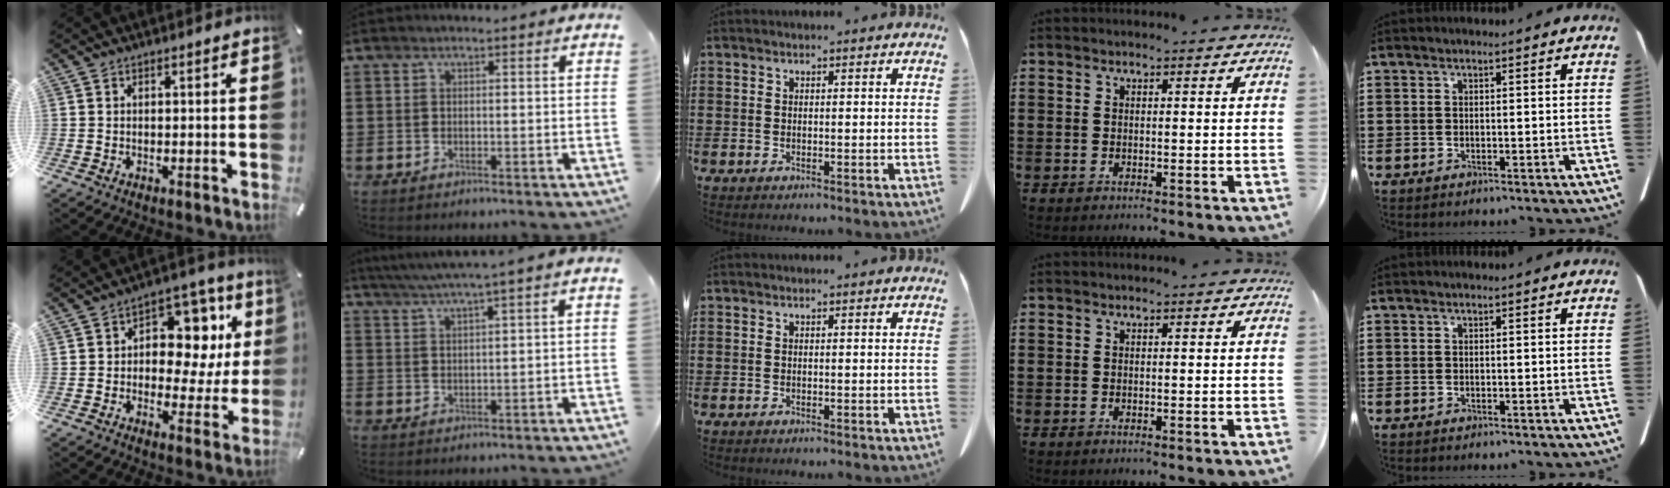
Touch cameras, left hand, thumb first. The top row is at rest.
{"thumb": {"total": 12.7, "force": [3.0, 9.1, 8.3], "torque": [-0.099, -0.025, 0.055]}, "index": {"total": 3.1, "force": [2.1, -0.6, 2.2], "torque": [-0.044, -0.005, 0.035]}}